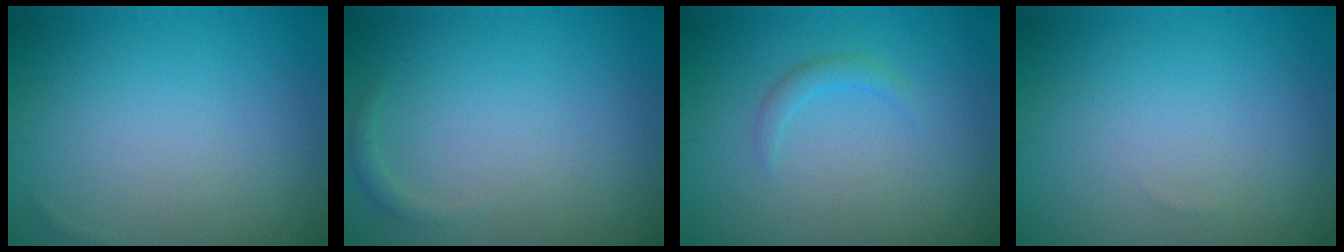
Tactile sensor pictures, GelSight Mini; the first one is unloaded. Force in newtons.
{"total": 0.7, "press": 0.7, "slide": 0.1}
{"total": 1.2, "press": 1.2, "slide": 0.1}
{"total": 0.0}